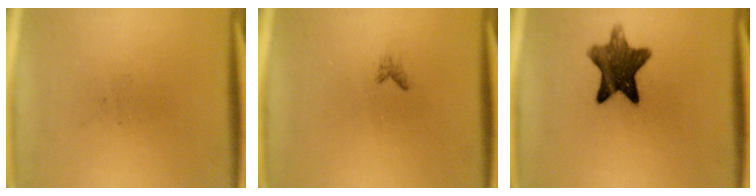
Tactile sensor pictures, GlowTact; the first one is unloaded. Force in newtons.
{"total": 0.6}
{"total": 10.3}